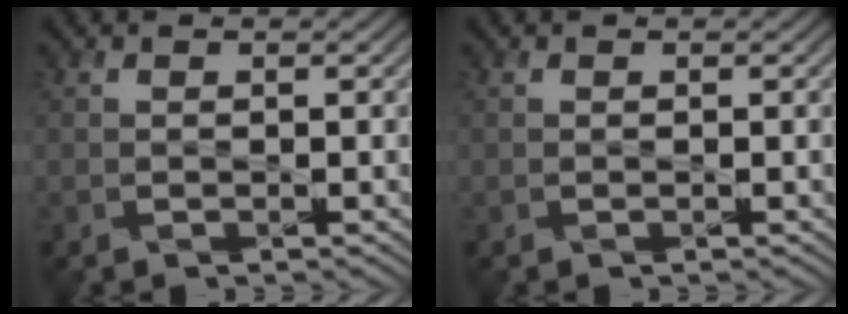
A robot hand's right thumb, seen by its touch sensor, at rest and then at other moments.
{"total": 0.0}